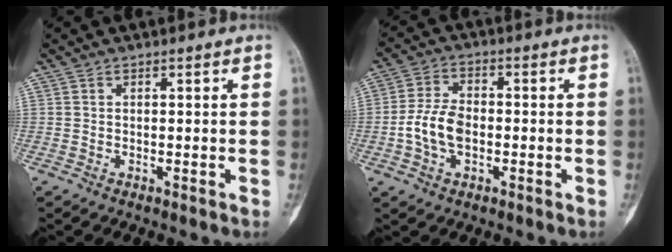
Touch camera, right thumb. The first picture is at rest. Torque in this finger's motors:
{"motor_torque": [1.31, 1.20, 0.58, -0.55, 0.28]}